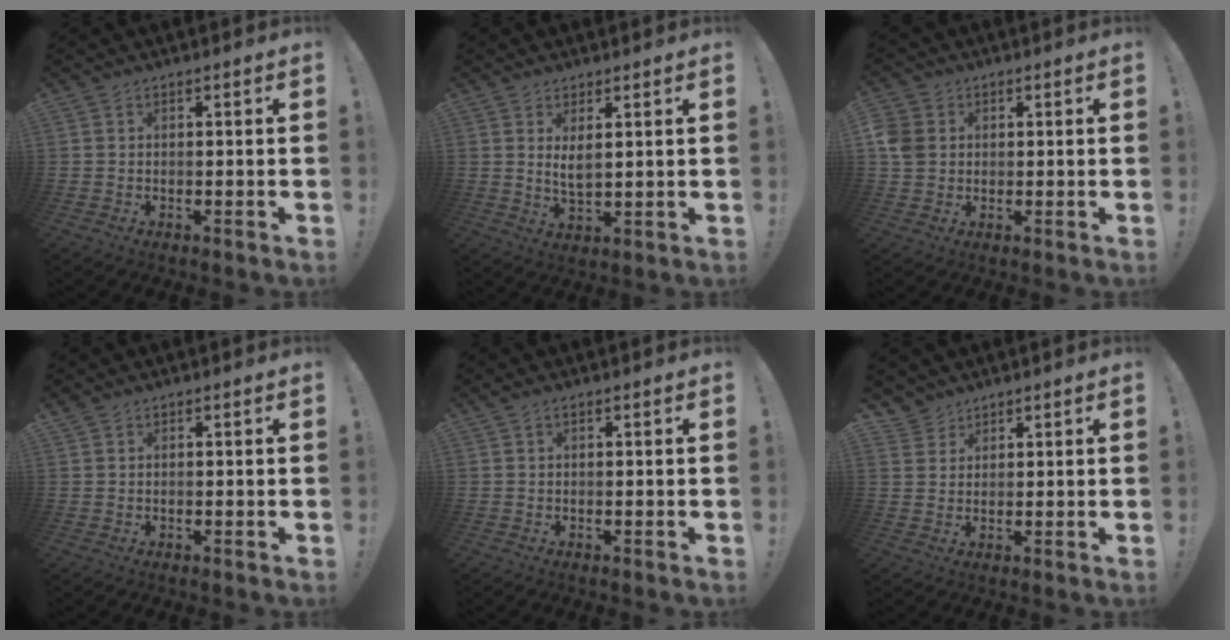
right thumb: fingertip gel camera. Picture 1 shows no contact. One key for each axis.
{"total": 4.3, "fx": 2.0, "fy": 1.3, "fz": 3.6, "tx": -0.059, "ty": -0.013, "tz": 0.033}
{"total": 5.6, "fx": 0.8, "fy": 4.9, "fz": 2.5, "tx": -0.049, "ty": 0.002, "tz": 0.016}
{"total": 0.9, "fx": 0.6, "fy": 0.7, "fz": -0.1, "tx": 0.004, "ty": 0.001, "tz": 0.011}
{"total": 1.2, "fx": 0.6, "fy": 0.4, "fz": 0.9, "tx": -0.017, "ty": 0.001, "tz": 0.010}
{"total": 3.5, "fx": 2.8, "fy": 2.1, "fz": 0.1, "tx": 0.000, "ty": -0.016, "tz": 0.053}